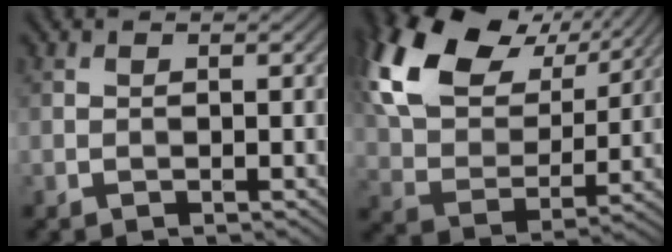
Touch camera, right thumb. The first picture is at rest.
{"total": 17.1, "force": [8.6, 10.2, 10.7], "torque": [-0.260, 0.029, 0.150]}